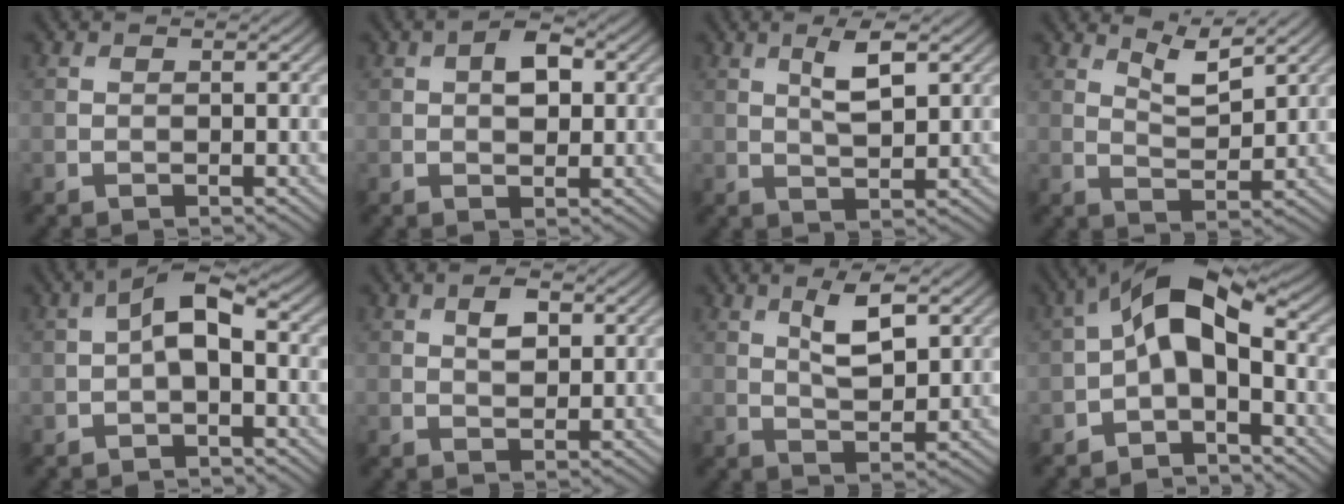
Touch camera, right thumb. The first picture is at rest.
{"total": 4.0, "force": [0.8, 2.3, 3.1], "torque": [-0.051, 0.004, 0.010]}
{"total": 4.5, "force": [1.8, 1.3, 3.9], "torque": [-0.083, -0.003, 0.036]}
{"total": 4.1, "force": [3.0, 0.9, 2.6], "torque": [-0.057, -0.007, 0.059]}
{"total": 4.4, "force": [-0.1, 2.1, 3.8], "torque": [-0.069, 0.009, -0.008]}
{"total": 2.9, "force": [1.0, 1.5, 2.2], "torque": [-0.039, 0.000, 0.018]}
{"total": 5.4, "force": [2.2, 1.9, 4.5], "torque": [-0.091, -0.004, 0.041]}
{"total": 8.3, "force": [-0.8, 4.3, 7.1], "torque": [-0.129, 0.024, -0.027]}